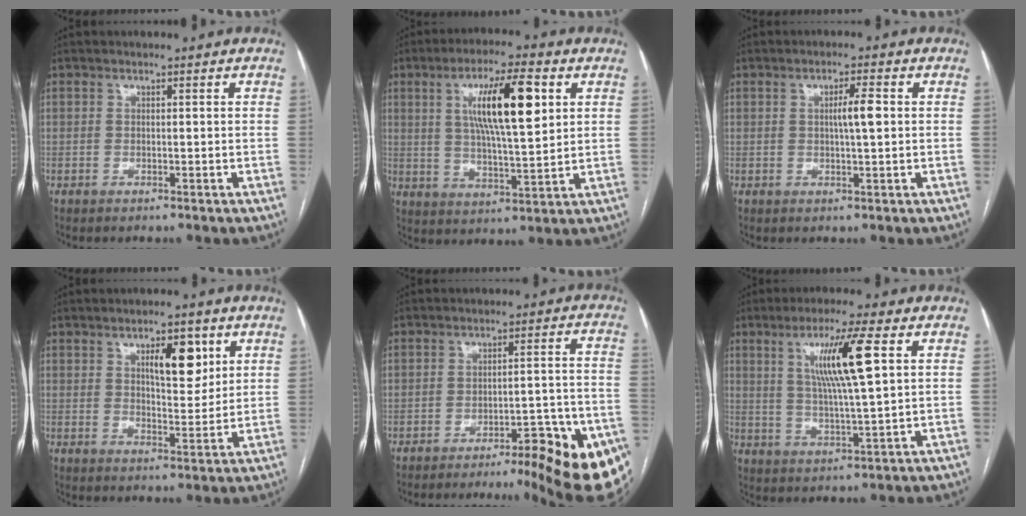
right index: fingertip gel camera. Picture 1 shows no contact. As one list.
[{"total": 12.8, "force": [4.0, 2.0, 12.0], "torque": [-0.211, 0.007, 0.070]}, {"total": 3.4, "force": [0.4, 0.1, 3.4], "torque": [-0.059, 0.002, 0.006]}, {"total": 7.2, "force": [3.3, 2.5, 5.9], "torque": [-0.090, 0.001, 0.052]}, {"total": 17.9, "force": [-11.9, 3.0, 13.1], "torque": [-0.082, 0.020, -0.152]}, {"total": 10.3, "force": [3.3, -0.2, 9.7], "torque": [-0.178, 0.001, 0.061]}]